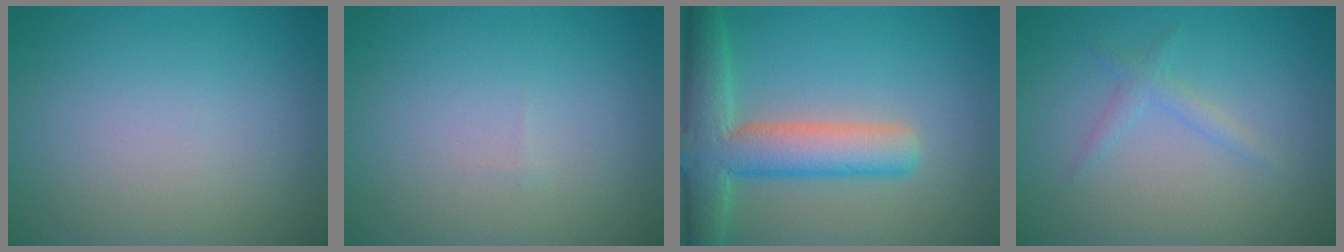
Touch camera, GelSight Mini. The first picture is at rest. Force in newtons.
{"total": 0.0}
{"total": 7.1, "press": 7.1, "slide": 0.4}
{"total": 1.3, "press": 1.3, "slide": 0.0}